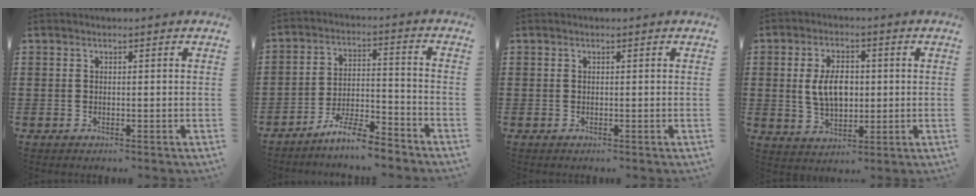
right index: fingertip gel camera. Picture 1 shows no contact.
{"total": 6.9, "force": [-6.3, 0.6, 2.9], "torque": [-0.060, 0.007, -0.120]}
{"total": 0.0}
{"total": 6.6, "force": [0.5, 3.9, 5.3], "torque": [-0.116, 0.005, 0.001]}